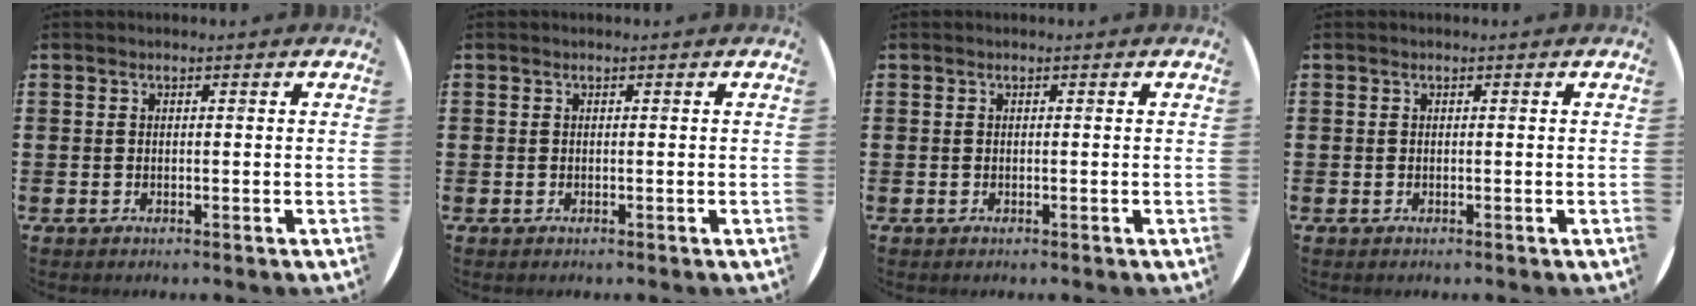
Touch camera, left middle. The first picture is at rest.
{"total": 0.0}
{"total": 0.0}
{"total": 0.0}